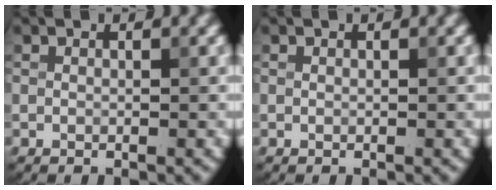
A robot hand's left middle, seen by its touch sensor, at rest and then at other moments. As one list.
[{"total": 0.0}]